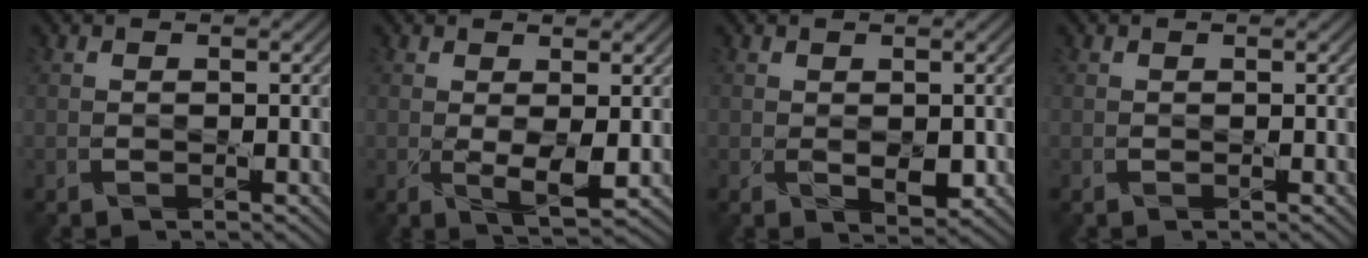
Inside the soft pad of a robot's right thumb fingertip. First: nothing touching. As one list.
[{"total": 2.8, "force": [0.5, 0.7, 2.6], "torque": [-0.060, -0.009, 0.010]}, {"total": 2.3, "force": [0.0, 1.5, 1.8], "torque": [-0.033, -0.009, 0.005]}, {"total": 0.0}]